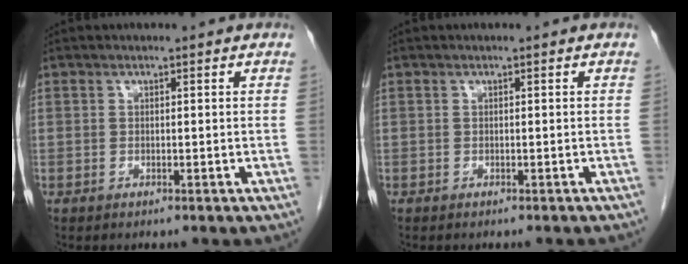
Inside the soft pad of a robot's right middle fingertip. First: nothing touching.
{"total": 2.8, "force": [-2.5, 0.5, 1.1], "torque": [-0.016, -0.003, -0.029]}